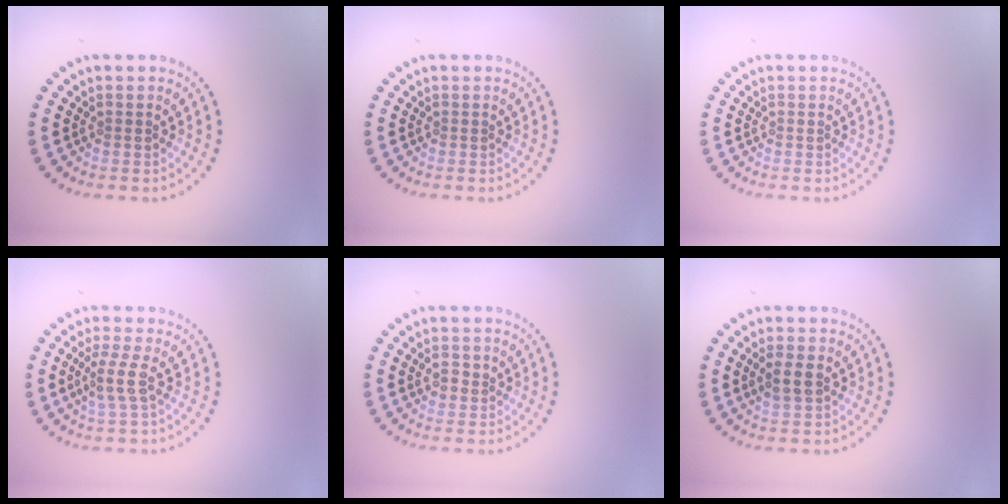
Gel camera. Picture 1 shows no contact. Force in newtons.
{"total": 0.0}
{"total": 0.0}
{"total": 2.2, "press": 1.7, "slide": 1.4}
{"total": 1.3, "press": 1.3, "slide": 0.4}
{"total": 1.9, "press": 1.9, "slide": 0.2}